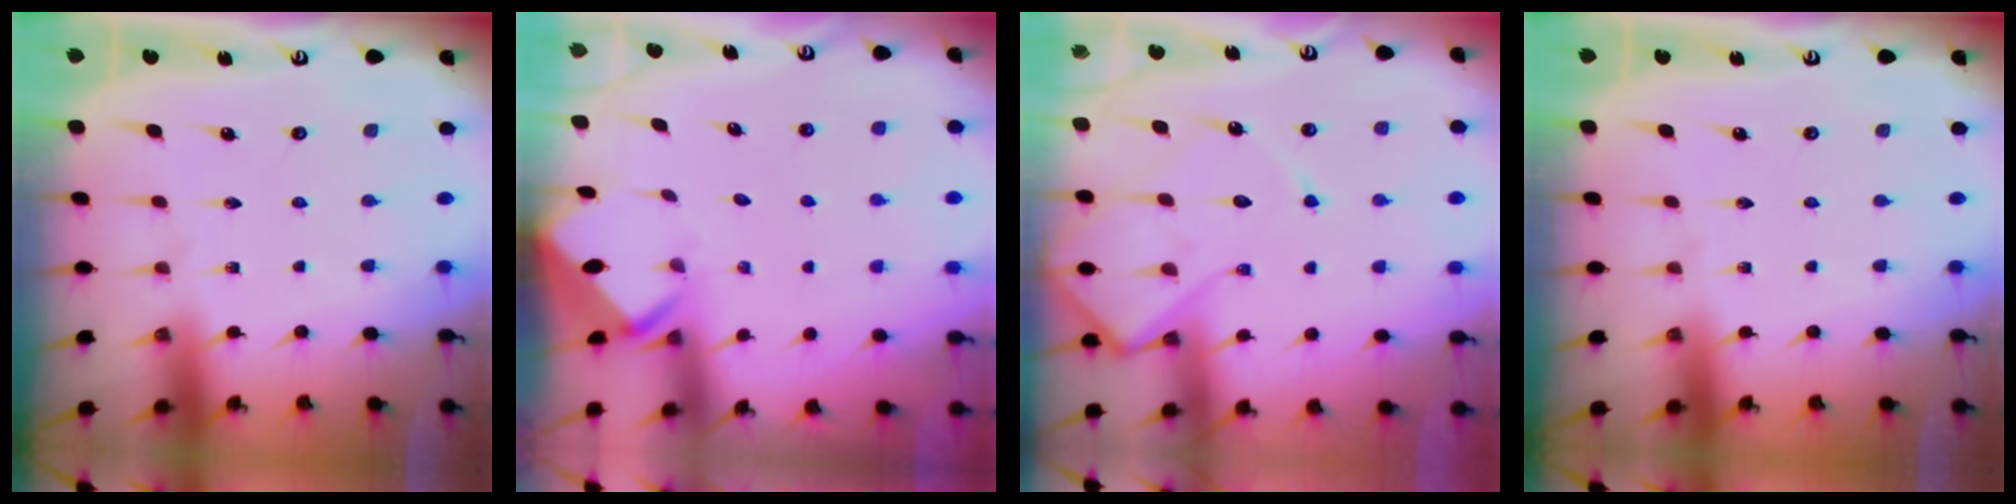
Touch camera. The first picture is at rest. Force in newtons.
{"total": 3.1, "press": 3.1, "slide": 0.1}
{"total": 12.6, "press": 12.5, "slide": 1.3}
{"total": 0.0}